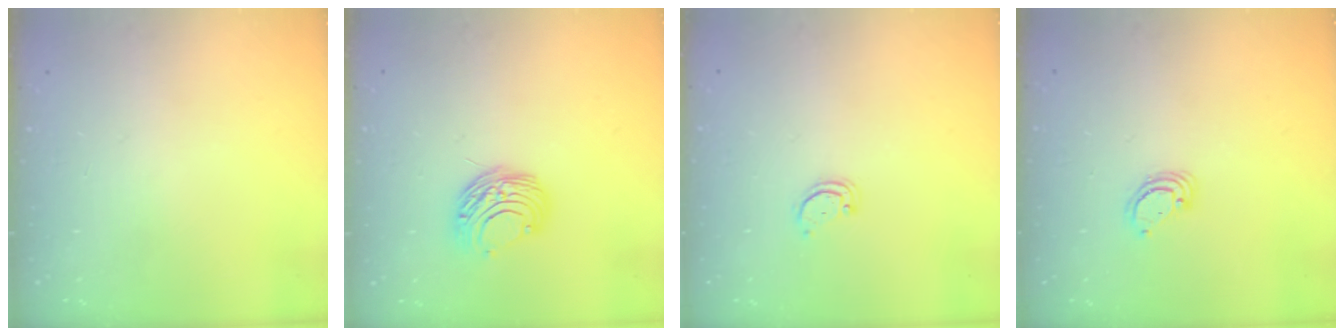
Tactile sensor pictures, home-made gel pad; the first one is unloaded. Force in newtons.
{"total": 8.7, "press": 8.7, "slide": 0.6}
{"total": 2.2, "press": 2.2, "slide": 0.2}
{"total": 3.9, "press": 3.9, "slide": 0.3}